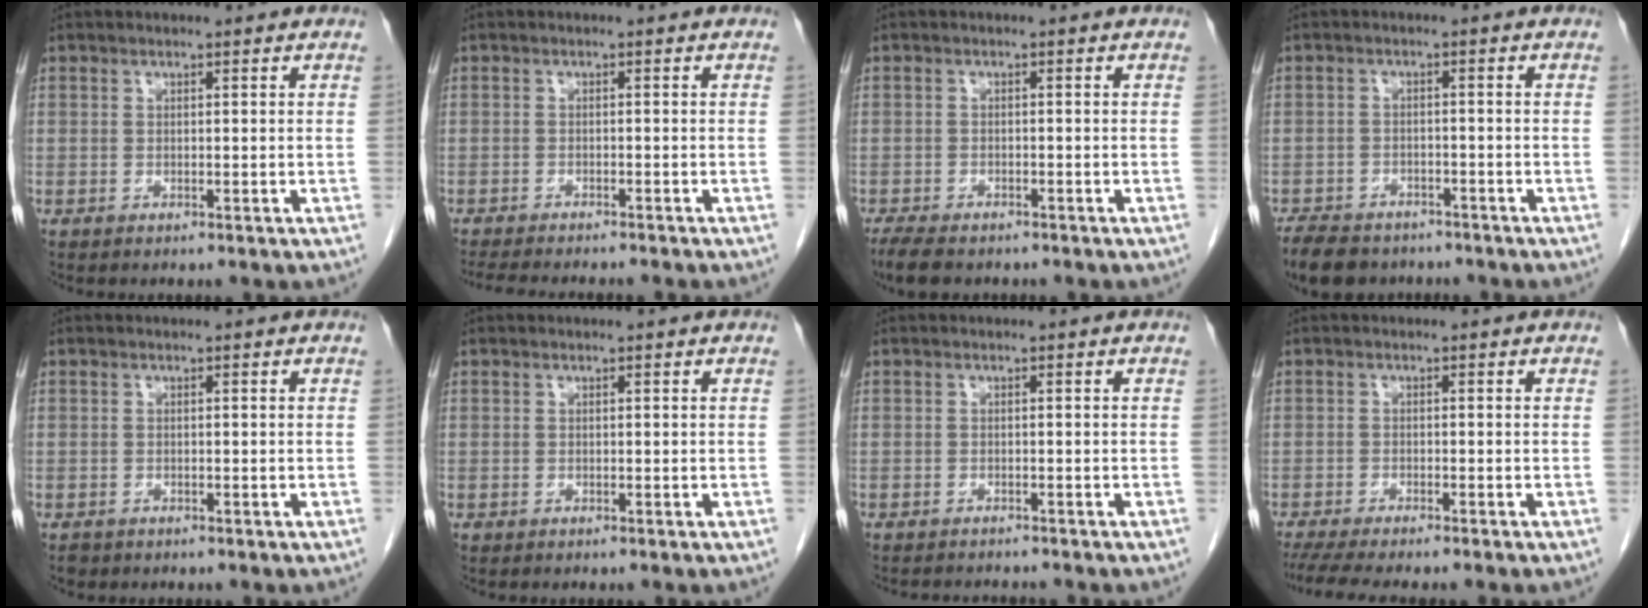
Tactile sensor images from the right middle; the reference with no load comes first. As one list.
[{"total": 10.3, "force": [-9.2, 1.2, 4.6], "torque": [-0.059, -0.017, -0.125]}, {"total": 5.8, "force": [-4.7, 2.0, 2.8], "torque": [-0.050, -0.013, -0.072]}, {"total": 9.2, "force": [-7.5, 4.2, 3.4], "torque": [-0.062, -0.007, -0.111]}, {"total": 1.0, "force": [-0.8, 0.7, 0.0], "torque": [-0.010, 0.001, -0.012]}, {"total": 0.0}, {"total": 3.2, "force": [-3.2, 0.3, 0.5], "torque": [-0.002, -0.007, -0.045]}, {"total": 8.3, "force": [-7.1, 0.3, 4.3], "torque": [-0.057, -0.015, -0.111]}]